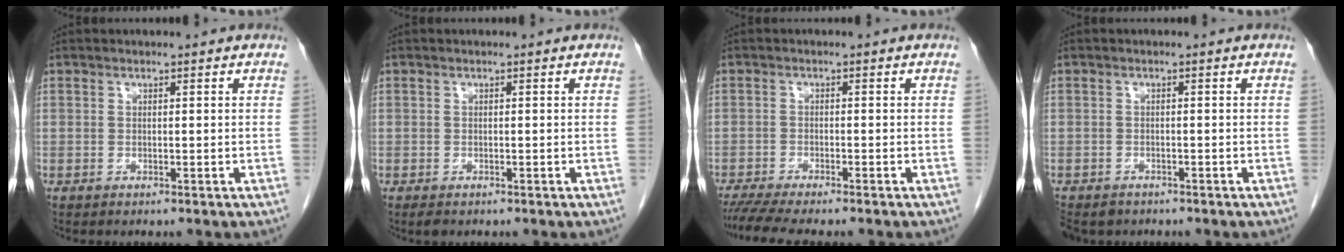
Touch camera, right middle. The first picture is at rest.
{"total": 1.1, "force": [-0.8, 0.6, 0.6], "torque": [-0.012, -0.001, -0.009]}
{"total": 7.6, "force": [-6.5, 0.4, 3.9], "torque": [-0.060, -0.017, -0.104]}
{"total": 5.9, "force": [-4.3, 3.6, 1.7], "torque": [-0.040, -0.006, -0.064]}